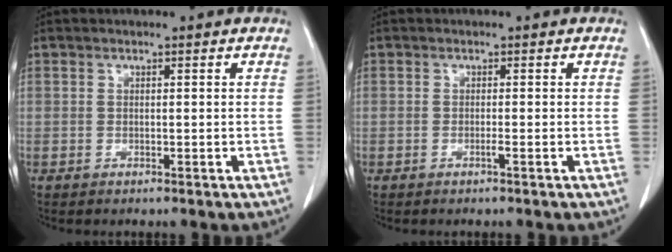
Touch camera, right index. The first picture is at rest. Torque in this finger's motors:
{"motor_torque": [0.01, 0.06, 0.14, 0.04]}